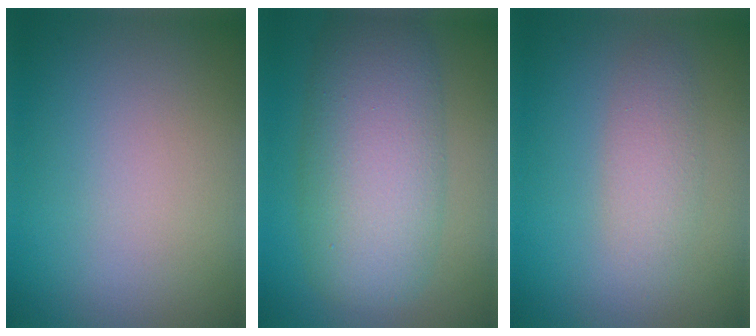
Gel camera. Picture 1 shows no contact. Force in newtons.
{"total": 9.1, "press": 9.1, "slide": 0.3}
{"total": 2.4, "press": 2.4, "slide": 0.1}